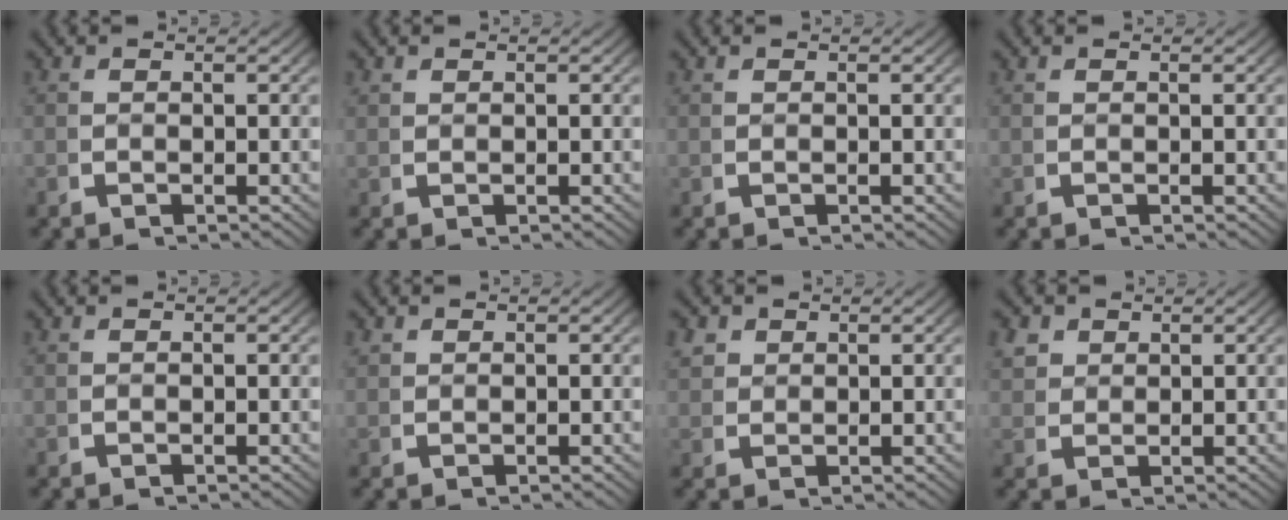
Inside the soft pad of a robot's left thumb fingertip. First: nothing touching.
{"total": 0.6, "force": [0.6, 0.1, 0.1], "torque": [-0.005, -0.003, 0.016]}
{"total": 0.0}
{"total": 0.9, "force": [0.5, -0.7, -0.2], "torque": [0.006, -0.002, 0.012]}
{"total": 0.0}
{"total": 1.1, "force": [0.9, 0.5, 0.2], "torque": [-0.010, -0.003, 0.023]}
{"total": 2.6, "force": [1.8, 1.7, 1.0], "torque": [-0.026, 0.000, 0.041]}
{"total": 3.1, "force": [2.1, 2.0, 1.2], "torque": [-0.028, 0.000, 0.047]}